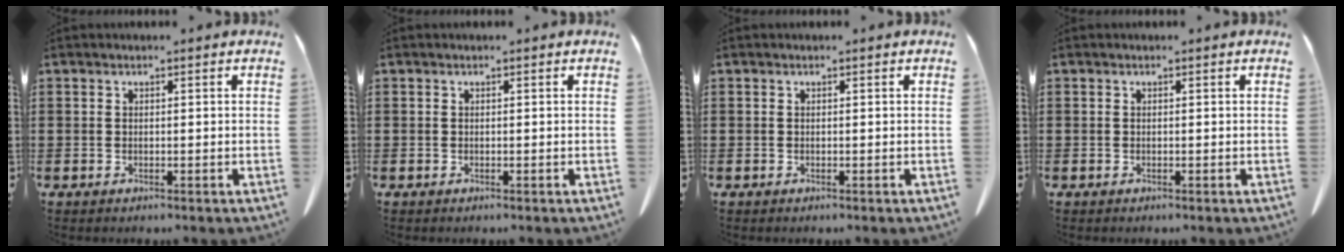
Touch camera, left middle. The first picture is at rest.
{"total": 0.0}
{"total": 0.0}
{"total": 0.0}